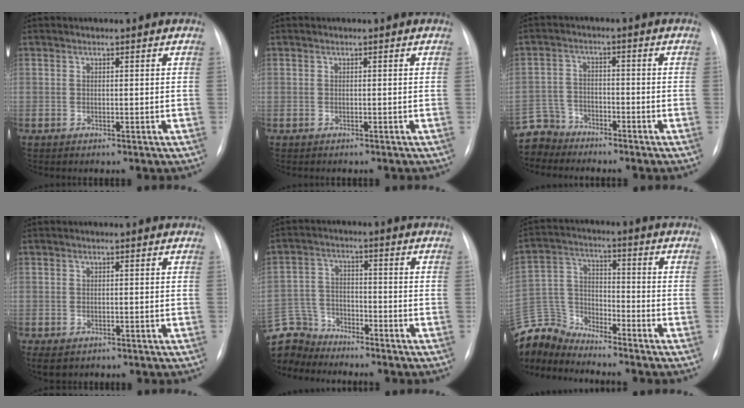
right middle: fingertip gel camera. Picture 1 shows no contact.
{"total": 1.2, "force": [-1.0, 0.3, 0.5], "torque": [-0.008, -0.002, -0.011]}
{"total": 5.7, "force": [-5.2, 2.1, -1.0], "torque": [0.022, 0.000, -0.105]}
{"total": 2.8, "force": [-1.6, 1.9, 1.3], "torque": [-0.023, -0.006, -0.014]}
{"total": 9.9, "force": [-9.3, 3.4, 0.1], "torque": [-0.021, 0.017, -0.182]}
{"total": 10.2, "force": [-10.2, 1.0, 0.1], "torque": [-0.013, 0.024, -0.206]}